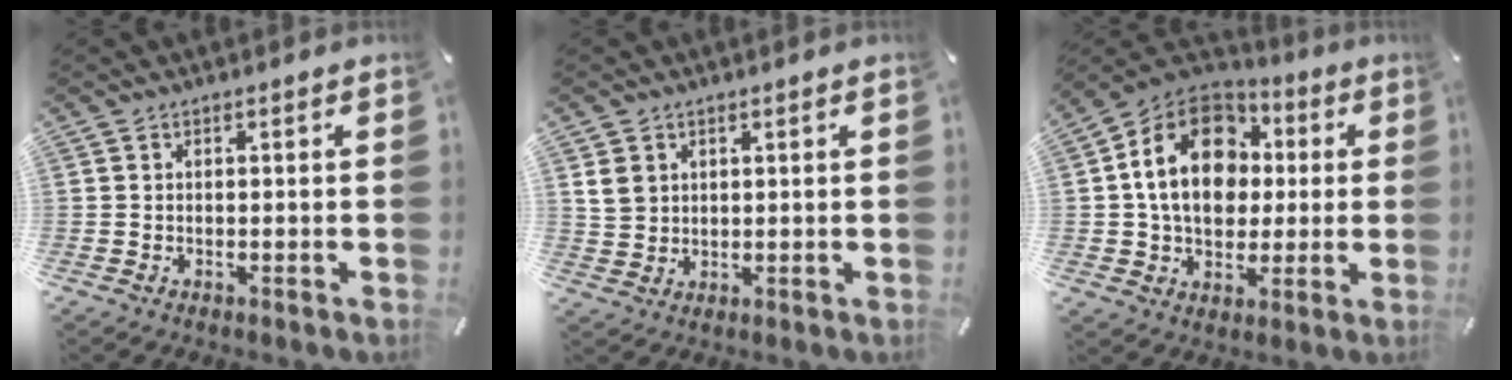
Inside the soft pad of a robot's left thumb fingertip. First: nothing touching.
{"total": 4.5, "force": [1.8, 3.9, 1.3], "torque": [-0.035, 0.007, 0.036]}
{"total": 17.9, "force": [1.9, 14.2, 10.7], "torque": [-0.205, 0.008, 0.032]}